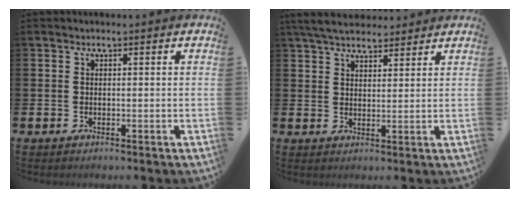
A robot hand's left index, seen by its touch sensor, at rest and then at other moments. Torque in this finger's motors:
{"motor_torque": [1.11, -1.03, 0.52, 0.21]}